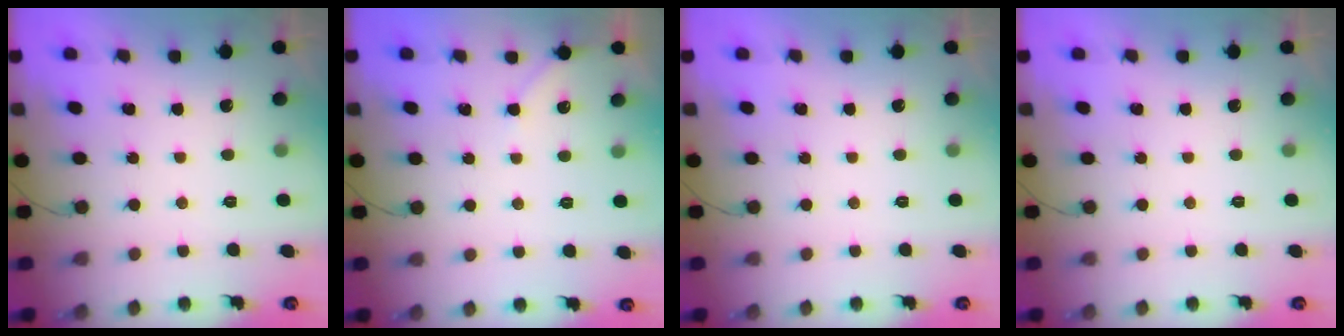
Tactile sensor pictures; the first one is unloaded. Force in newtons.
{"total": 3.3, "press": 3.3, "slide": 0.4}
{"total": 0.0}
{"total": 0.0}